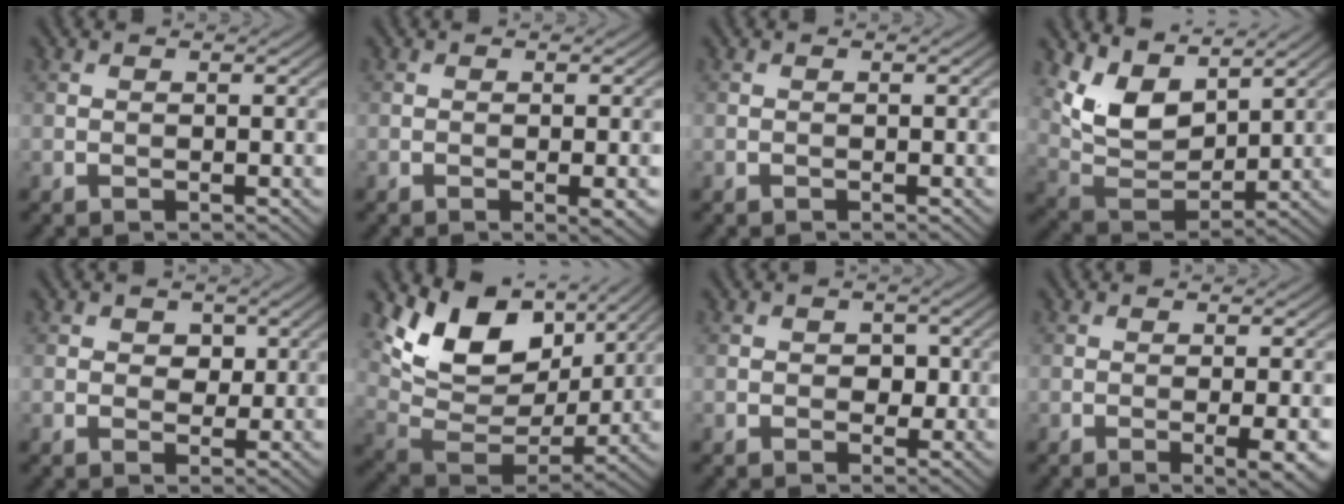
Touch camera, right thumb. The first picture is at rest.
{"total": 1.8, "force": [-0.5, 0.3, 1.7], "torque": [-0.029, -0.003, -0.007]}
{"total": 0.0}
{"total": 8.9, "force": [5.4, 4.5, 5.4], "torque": [-0.126, -0.007, 0.106]}
{"total": 2.4, "force": [0.8, 1.8, 1.2], "torque": [-0.024, -0.004, 0.008]}
{"total": 12.7, "force": [6.5, 7.7, 7.7], "torque": [-0.160, -0.001, 0.128]}
{"total": 1.9, "force": [0.0, 1.6, 1.1], "torque": [-0.019, -0.005, -0.004]}
{"total": 3.4, "force": [-0.9, 0.6, 3.2], "torque": [-0.053, -0.001, -0.013]}